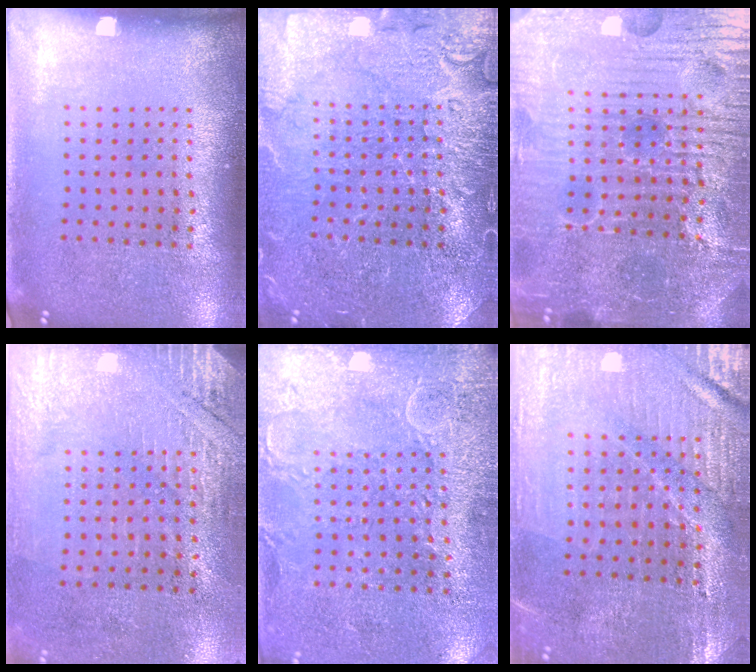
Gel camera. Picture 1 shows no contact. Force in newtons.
{"total": 5.2, "press": 5.2, "slide": 0.7}
{"total": 6.4, "press": 5.9, "slide": 2.5}
{"total": 2.7, "press": 2.4, "slide": 1.2}
{"total": 2.7, "press": 2.5, "slide": 0.9}
{"total": 1.7, "press": 1.7, "slide": 0.3}